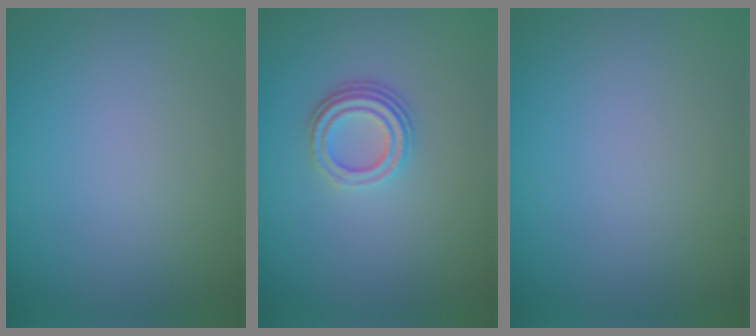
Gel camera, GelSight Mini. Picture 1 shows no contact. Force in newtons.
{"total": 3.3, "press": 2.4, "slide": 2.3}
{"total": 0.0}